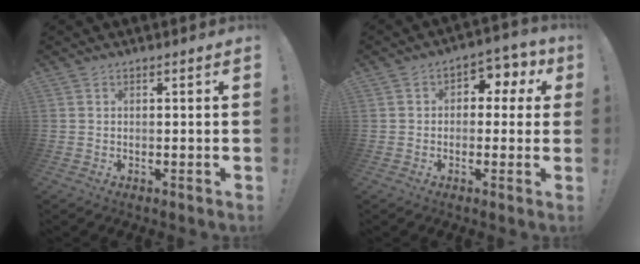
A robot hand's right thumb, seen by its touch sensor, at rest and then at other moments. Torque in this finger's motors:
{"motor_torque": [1.00, 1.34, 0.55, 0.13, -0.03]}